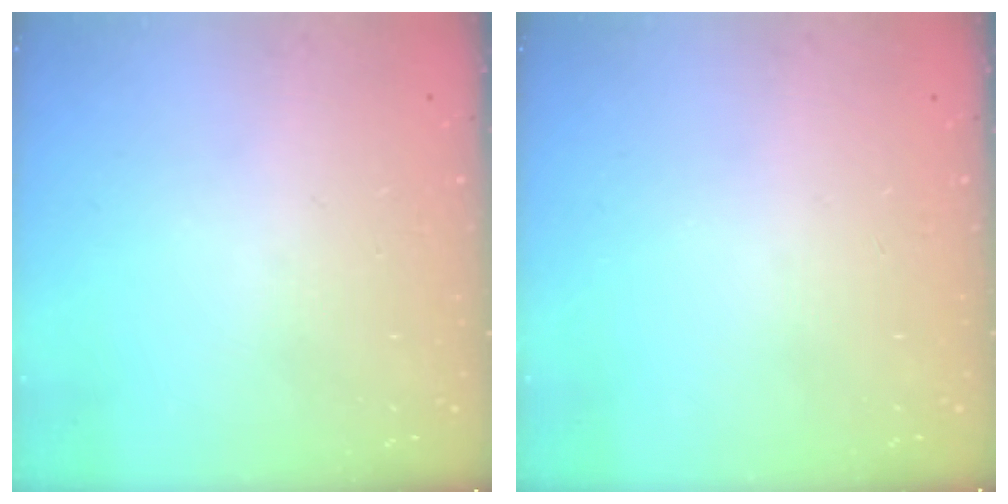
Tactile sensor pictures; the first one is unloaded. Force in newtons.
{"total": 0.0}